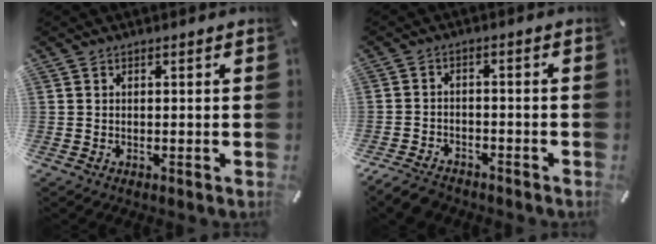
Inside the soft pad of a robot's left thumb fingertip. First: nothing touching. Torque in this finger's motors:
{"motor_torque": [-0.54, 1.02, 0.30, 0.27, 0.16]}